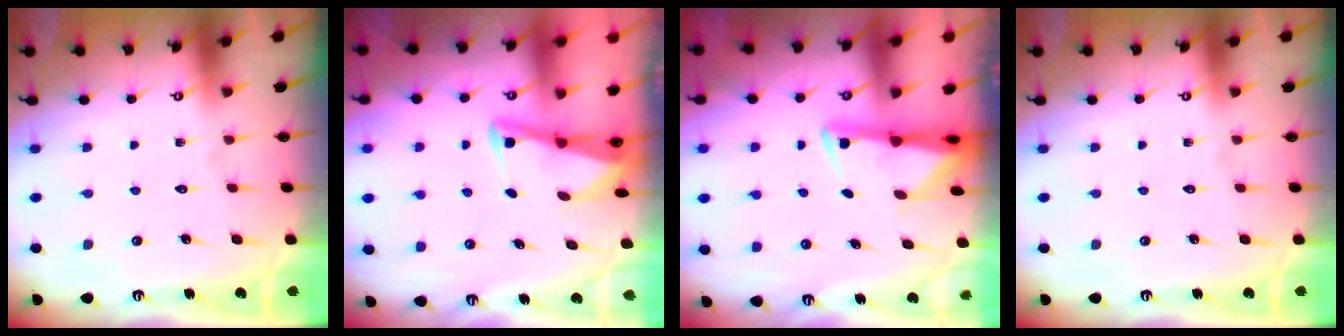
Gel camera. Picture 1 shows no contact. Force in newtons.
{"total": 2.9, "press": 2.8, "slide": 0.4}
{"total": 3.0, "press": 2.9, "slide": 0.6}
{"total": 0.0}